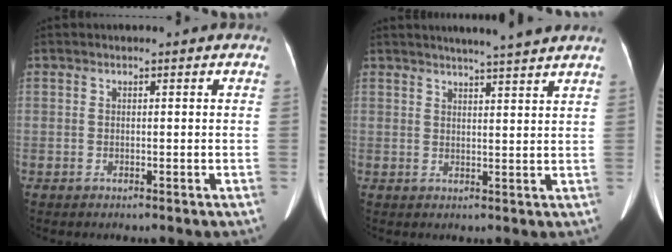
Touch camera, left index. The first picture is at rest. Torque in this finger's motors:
{"motor_torque": [0.84, -1.30, 0.23, 0.09]}